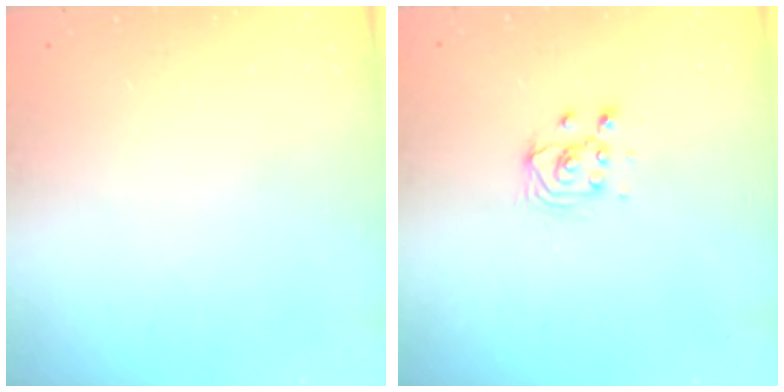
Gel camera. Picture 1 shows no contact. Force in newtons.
{"total": 3.7, "press": 3.7, "slide": 0.3}